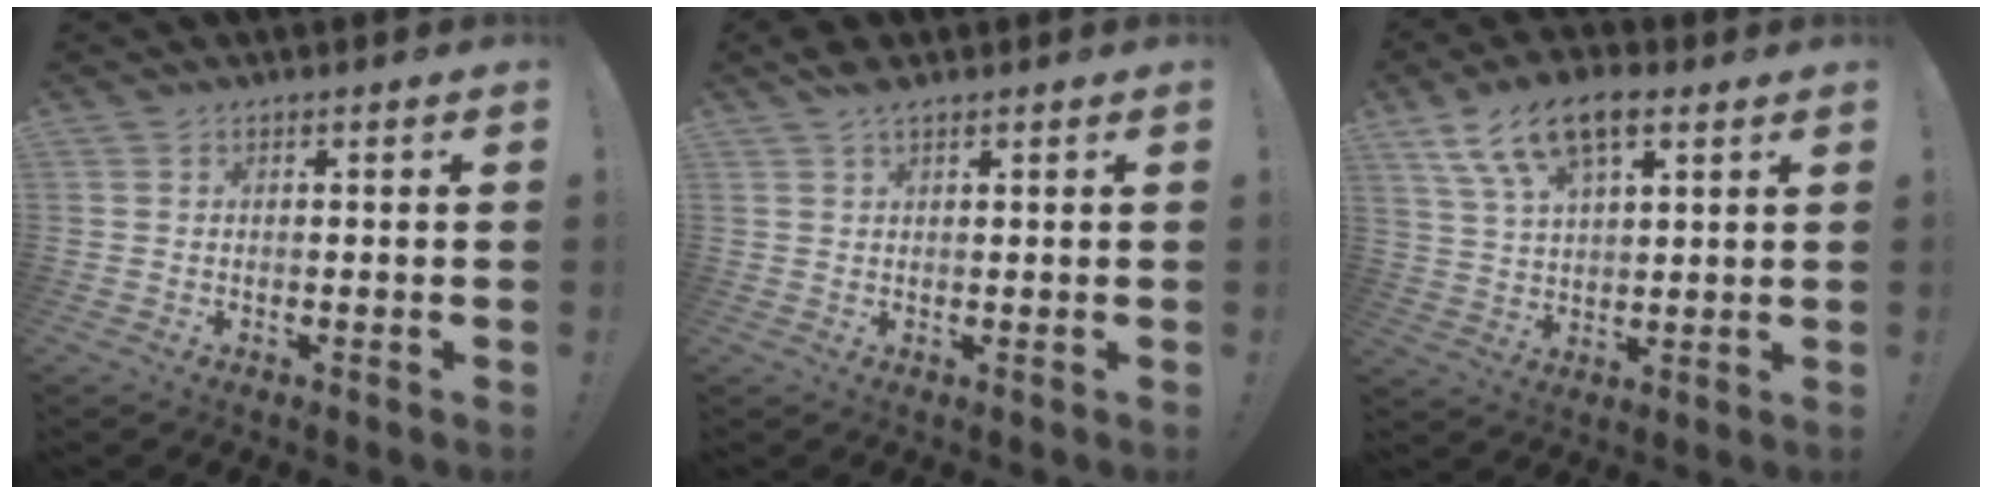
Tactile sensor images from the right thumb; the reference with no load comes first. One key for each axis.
{"total": 3.0, "fx": 2.2, "fy": 0.8, "fz": 1.8, "tx": -0.035, "ty": -0.008, "tz": 0.041}
{"total": 13.2, "fx": 7.4, "fy": 6.2, "fz": 8.9, "tx": -0.161, "ty": -0.025, "tz": 0.138}